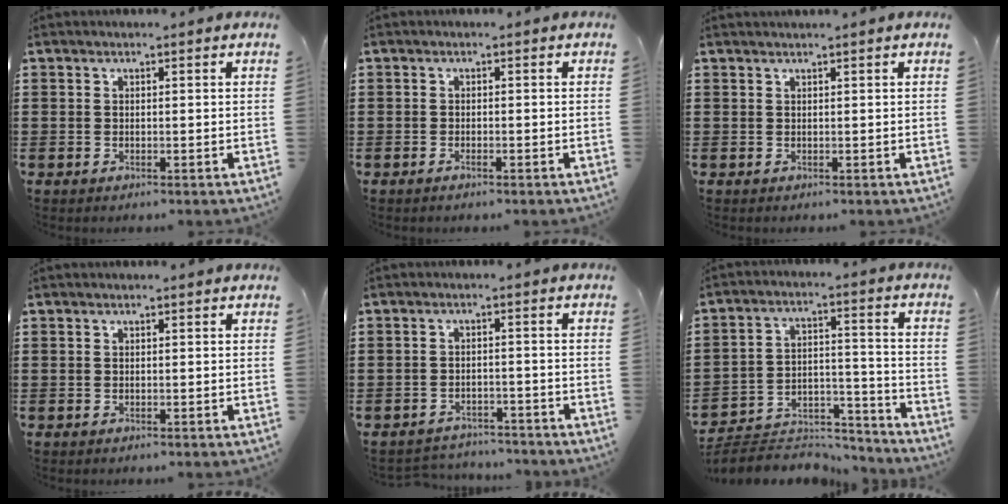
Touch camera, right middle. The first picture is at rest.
{"total": 0.7, "force": [-0.4, 0.0, 0.6], "torque": [-0.013, -0.006, -0.006]}
{"total": 0.6, "force": [0.5, -0.3, 0.1], "torque": [-0.001, -0.002, 0.010]}
{"total": 0.0}
{"total": 2.5, "force": [-2.5, 0.3, 0.0], "torque": [-0.009, -0.004, -0.052]}
{"total": 6.3, "force": [-6.0, 1.6, 1.0], "torque": [-0.019, 0.014, -0.120]}